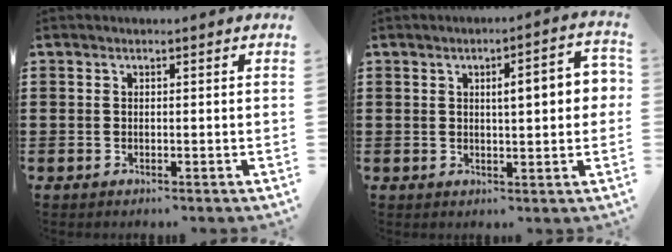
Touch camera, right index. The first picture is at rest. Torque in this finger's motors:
{"motor_torque": [0.43, -0.19, 0.60, 0.10]}